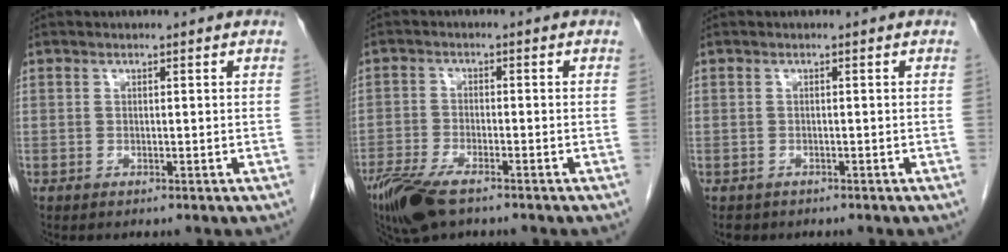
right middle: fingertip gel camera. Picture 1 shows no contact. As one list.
[{"total": 8.5, "force": [-6.0, 2.5, 5.5], "torque": [-0.107, -0.018, -0.108]}, {"total": 1.2, "force": [-0.9, 0.8, 0.0], "torque": [-0.006, 0.001, -0.011]}]